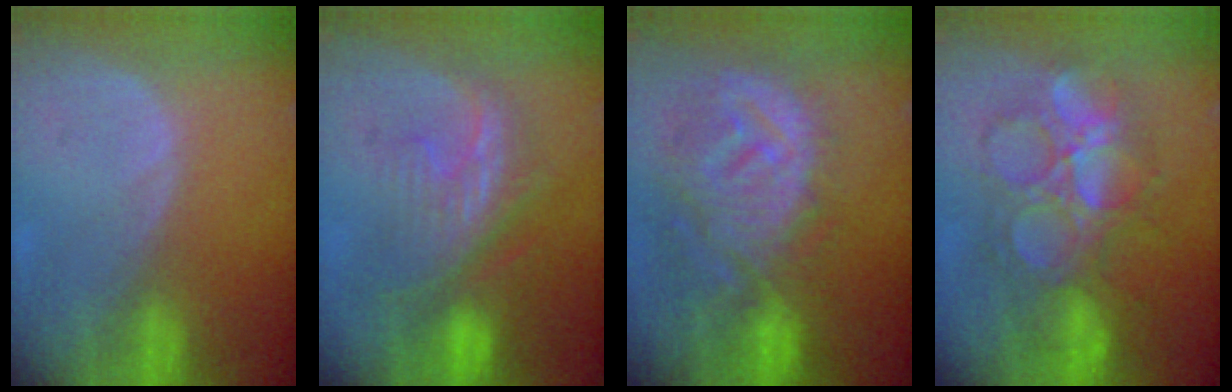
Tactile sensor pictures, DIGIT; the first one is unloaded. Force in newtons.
{"total": 8.7, "press": 8.3, "slide": 2.6}
{"total": 12.3, "press": 11.0, "slide": 5.5}
{"total": 9.5, "press": 9.5, "slide": 0.2}